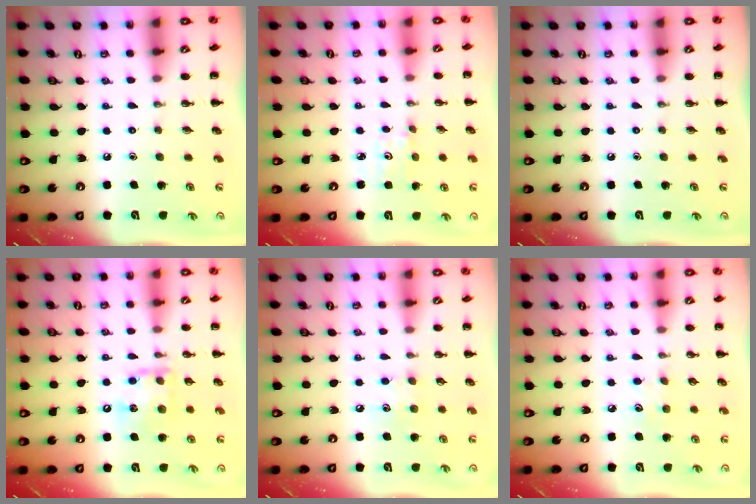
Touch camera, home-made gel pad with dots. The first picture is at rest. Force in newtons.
{"total": 2.6, "press": 2.5, "slide": 0.8}
{"total": 0.0}
{"total": 11.4, "press": 11.4, "slide": 1.2}
{"total": 5.5, "press": 5.3, "slide": 1.3}
{"total": 4.8, "press": 4.6, "slide": 1.4}